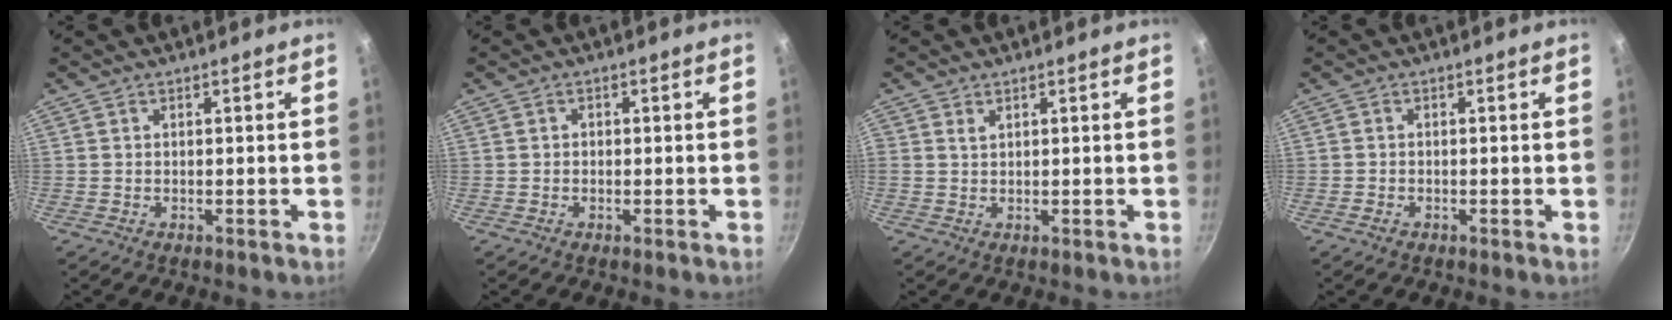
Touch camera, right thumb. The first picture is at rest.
{"total": 0.7, "force": [-0.2, 0.6, 0.3], "torque": [-0.004, 0.003, -0.004]}
{"total": 1.0, "force": [0.6, 0.6, 0.5], "torque": [-0.008, -0.004, 0.012]}
{"total": 1.2, "force": [-0.8, 0.7, 0.6], "torque": [-0.015, 0.003, -0.018]}